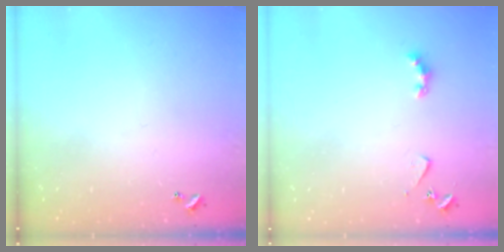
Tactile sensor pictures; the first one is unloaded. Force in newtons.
{"total": 2.8, "press": 2.7, "slide": 0.5}